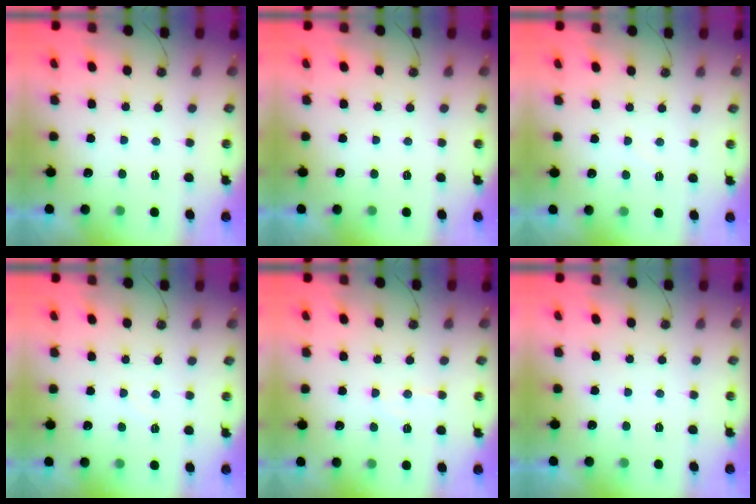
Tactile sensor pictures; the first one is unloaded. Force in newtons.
{"total": 0.0}
{"total": 2.9, "press": 2.9, "slide": 0.4}
{"total": 2.9, "press": 2.9, "slide": 0.5}
{"total": 5.9, "press": 5.8, "slide": 0.6}
{"total": 0.0}